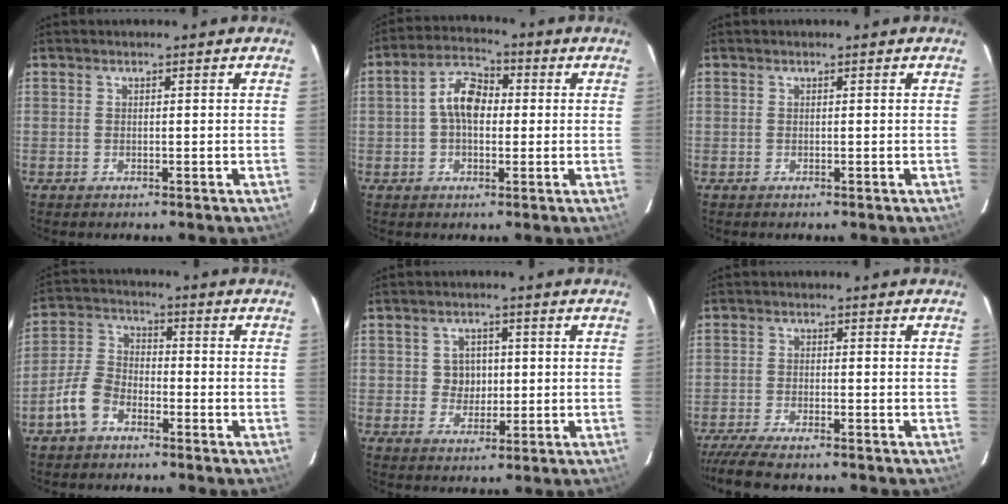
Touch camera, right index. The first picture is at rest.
{"total": 7.5, "force": [0.3, 4.7, 5.9], "torque": [-0.110, 0.024, 0.003]}
{"total": 0.0}
{"total": 7.0, "force": [-4.4, 4.0, 3.7], "torque": [-0.087, 0.015, -0.092]}
{"total": 2.8, "force": [0.3, 2.6, 0.9], "torque": [-0.013, 0.007, 0.007]}
{"total": 7.8, "force": [-6.8, 0.7, 3.9], "torque": [-0.098, -0.031, -0.123]}